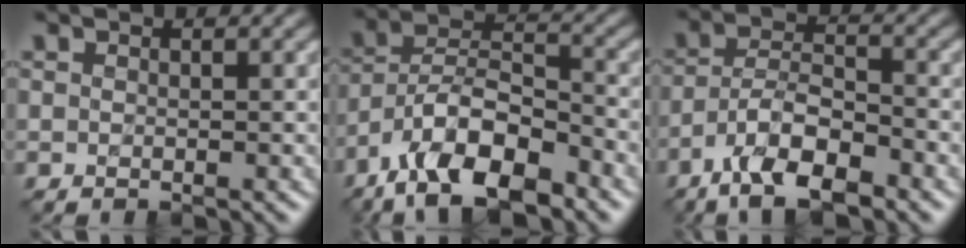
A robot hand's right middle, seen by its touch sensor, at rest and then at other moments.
{"total": 10.5, "force": [-7.1, 4.1, 6.6], "torque": [-0.105, 0.014, -0.136]}
{"total": 7.7, "force": [-5.1, 2.7, 5.1], "torque": [-0.088, 0.005, -0.096]}